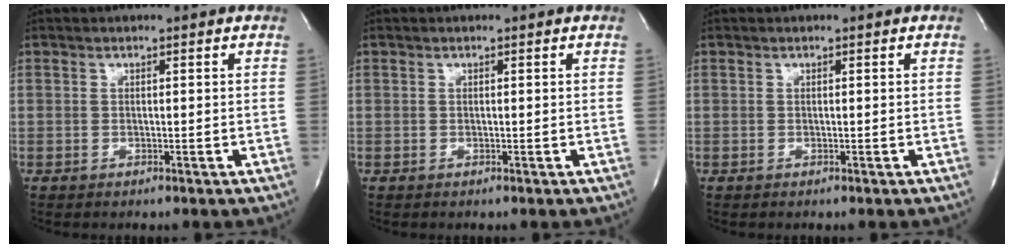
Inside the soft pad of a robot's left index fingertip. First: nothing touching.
{"total": 0.0}
{"total": 0.0}